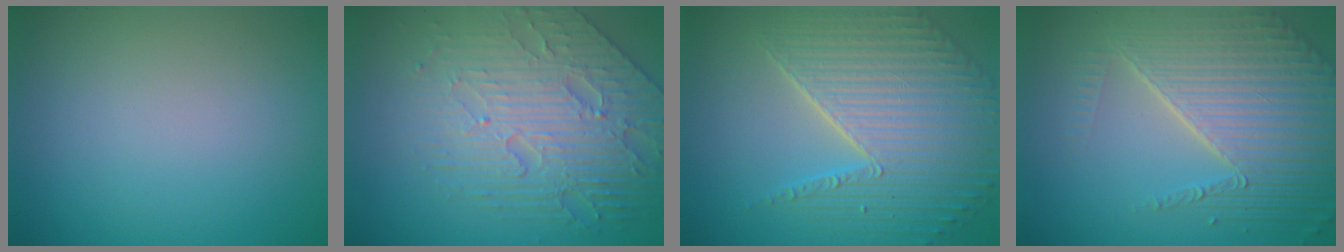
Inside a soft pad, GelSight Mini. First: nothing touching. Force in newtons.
{"total": 6.9, "press": 5.3, "slide": 4.4}
{"total": 6.9, "press": 5.5, "slide": 4.2}
{"total": 8.5, "press": 5.6, "slide": 6.3}